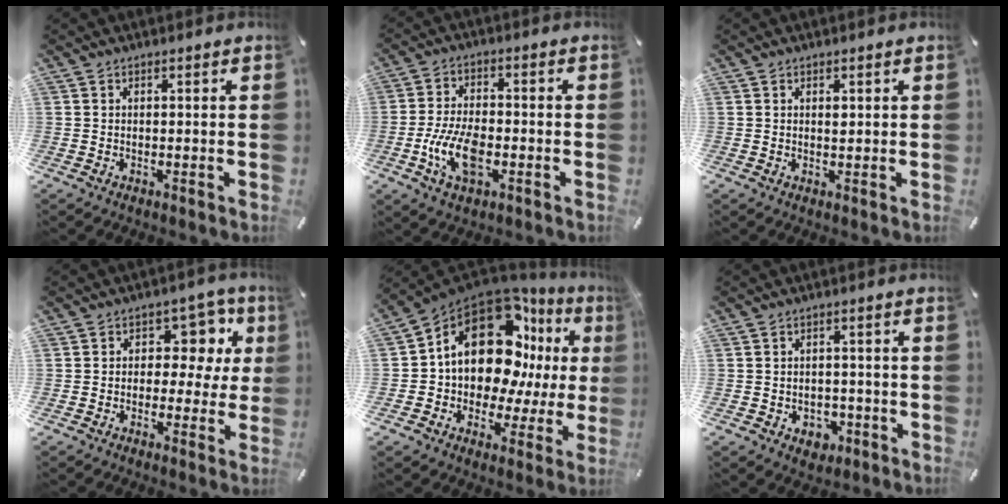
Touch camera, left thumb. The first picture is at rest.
{"total": 10.3, "force": [-3.2, 5.4, 8.1], "torque": [-0.174, 0.003, -0.055]}
{"total": 0.8, "force": [0.4, 0.4, 0.6], "torque": [-0.012, 0.001, 0.007]}
{"total": 9.9, "force": [2.7, 7.1, 6.3], "torque": [-0.077, -0.016, 0.046]}
{"total": 18.7, "force": [6.7, 12.5, 12.2], "torque": [-0.221, -0.059, 0.112]}
{"total": 4.1, "force": [-1.4, 3.4, 1.8], "torque": [-0.014, 0.000, -0.027]}